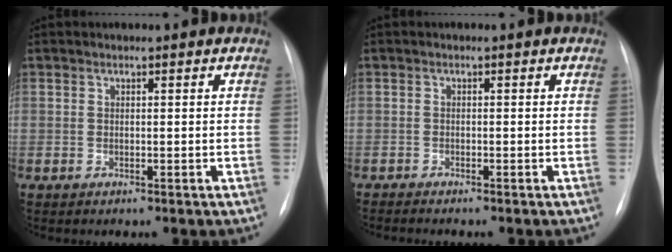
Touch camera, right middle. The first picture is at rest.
{"total": 2.6, "force": [-2.3, -0.1, 1.2], "torque": [-0.020, -0.007, -0.034]}